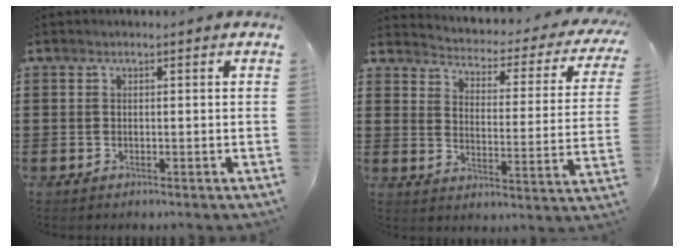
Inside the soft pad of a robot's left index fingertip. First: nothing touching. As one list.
[{"total": 2.1, "force": [1.9, 0.4, 0.6], "torque": [-0.030, -0.027, 0.021]}]